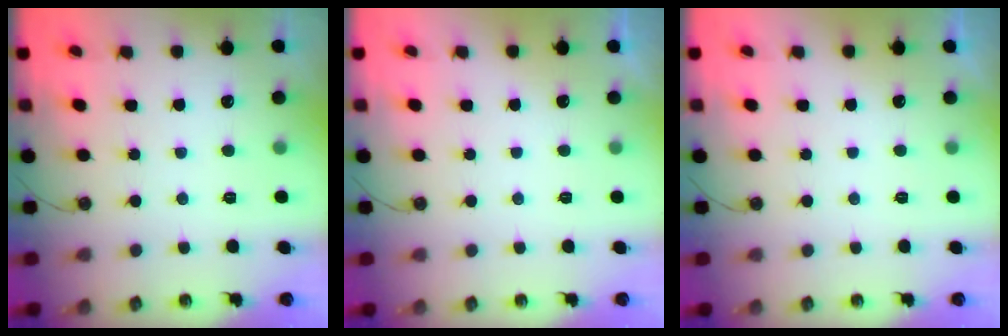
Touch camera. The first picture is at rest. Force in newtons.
{"total": 0.0}
{"total": 0.0}